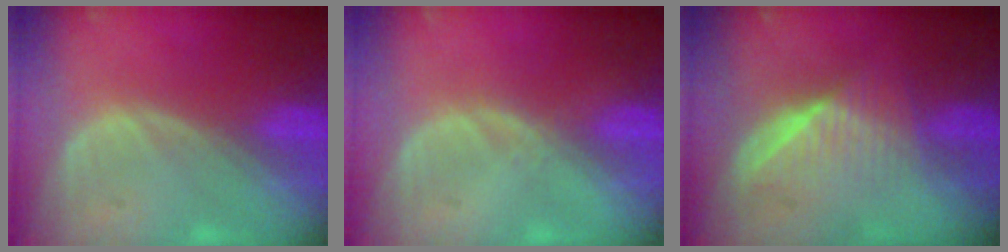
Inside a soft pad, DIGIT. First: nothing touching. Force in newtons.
{"total": 0.8, "press": 0.6, "slide": 0.5}
{"total": 6.5, "press": 5.9, "slide": 2.7}